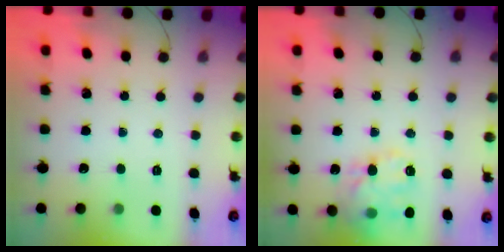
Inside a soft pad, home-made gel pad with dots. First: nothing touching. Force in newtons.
{"total": 17.1, "press": 16.9, "slide": 2.5}